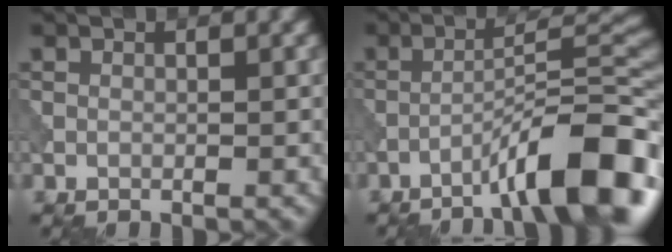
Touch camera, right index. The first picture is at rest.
{"total": 10.0, "force": [-6.0, 1.6, 7.9], "torque": [-0.111, 0.025, -0.096]}